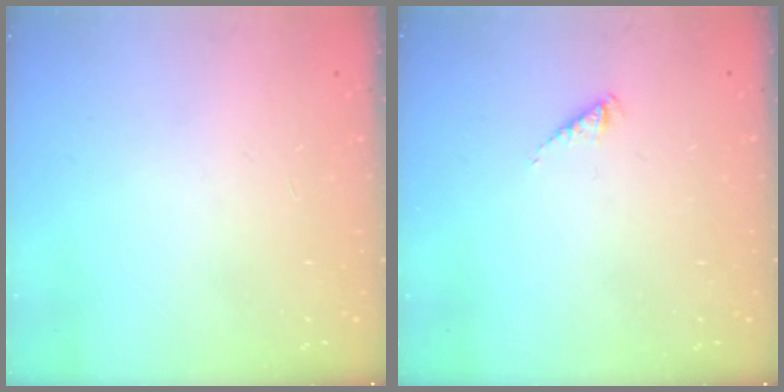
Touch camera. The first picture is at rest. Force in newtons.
{"total": 2.3, "press": 2.3, "slide": 0.4}